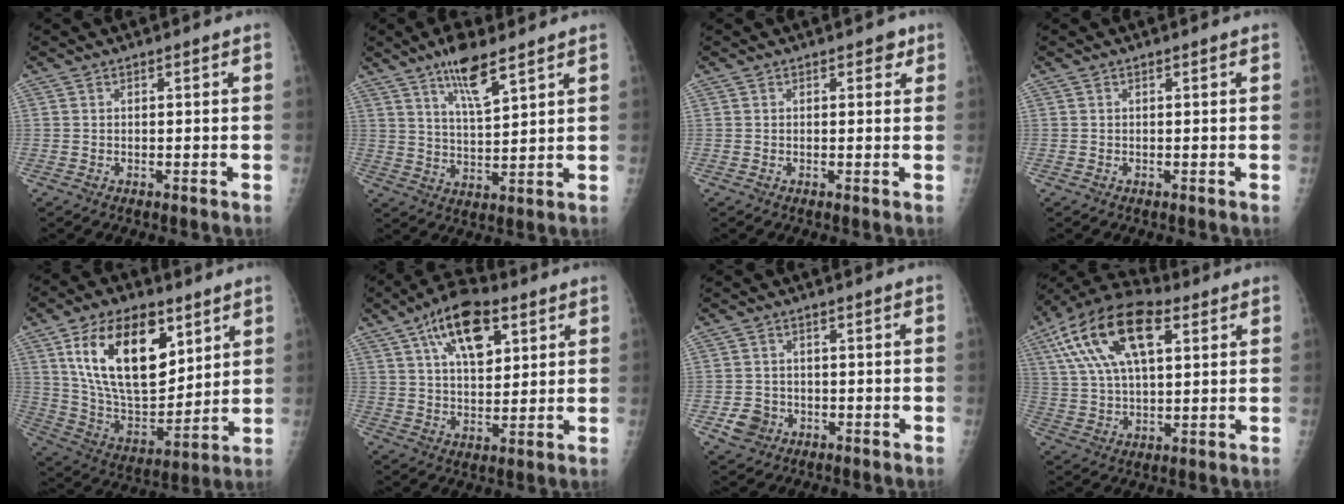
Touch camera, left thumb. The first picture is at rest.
{"total": 9.0, "force": [5.9, 2.2, 6.5], "torque": [-0.107, -0.033, 0.110]}
{"total": 1.5, "force": [0.8, 1.0, 0.8], "torque": [0.007, -0.001, 0.005]}
{"total": 0.0}
{"total": 22.3, "force": [9.4, 11.8, 16.4], "torque": [-0.243, -0.046, 0.175]}
{"total": 13.8, "force": [6.4, 6.9, 10.1], "torque": [-0.141, -0.011, 0.105]}
{"total": 4.1, "force": [-1.5, 3.6, 1.3], "torque": [-0.008, 0.008, -0.020]}
{"total": 18.9, "force": [7.3, 9.2, 14.8], "torque": [-0.269, 0.011, 0.127]}